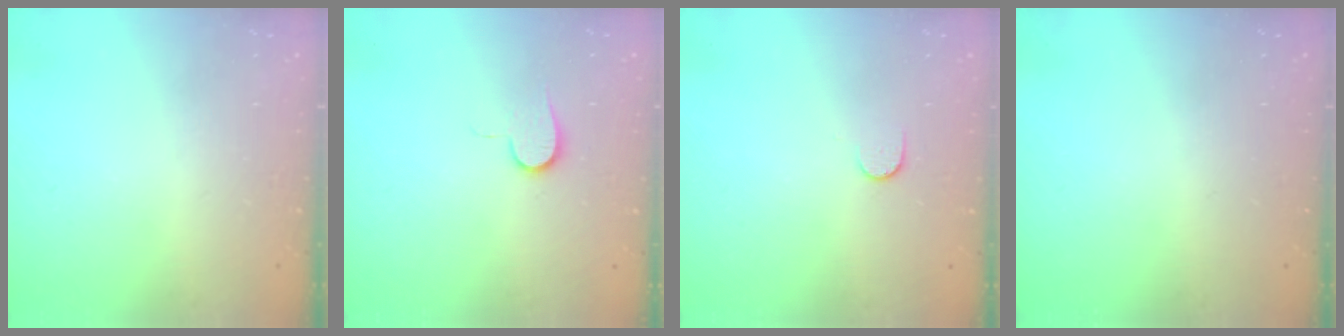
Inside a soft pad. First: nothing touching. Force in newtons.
{"total": 6.3, "press": 6.2, "slide": 0.8}
{"total": 5.7, "press": 5.6, "slide": 0.6}
{"total": 0.0}